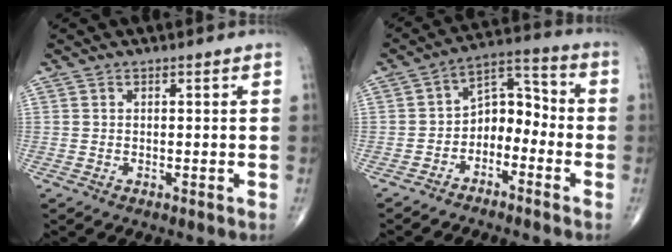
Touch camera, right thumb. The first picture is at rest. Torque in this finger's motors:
{"motor_torque": [0.20, 0.11, 0.32, -0.25, 0.05]}